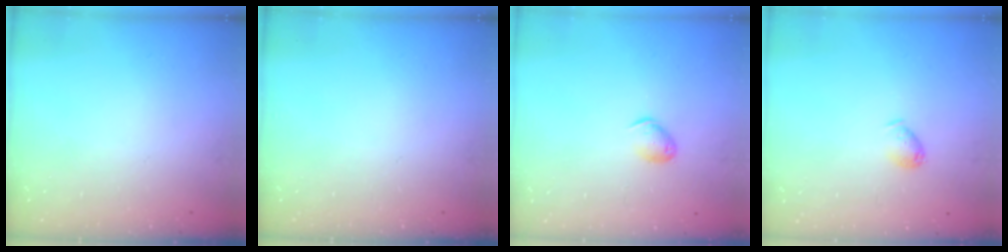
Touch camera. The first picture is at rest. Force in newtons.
{"total": 0.0}
{"total": 6.4, "press": 6.3, "slide": 1.1}
{"total": 6.0, "press": 5.9, "slide": 1.2}